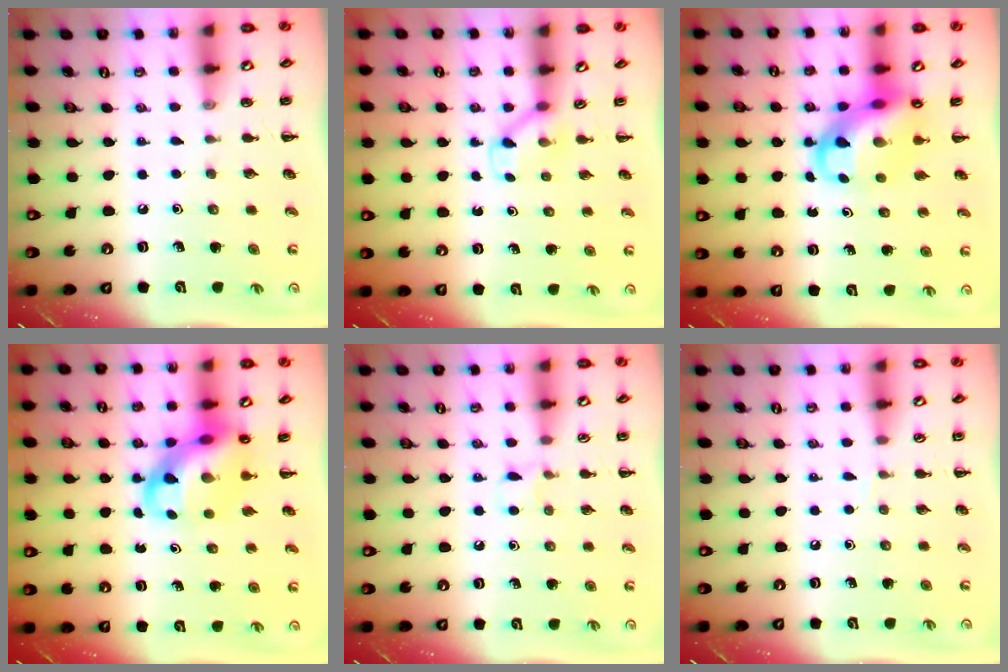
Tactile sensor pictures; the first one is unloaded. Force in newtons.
{"total": 2.6, "press": 2.4, "slide": 0.9}
{"total": 10.0, "press": 9.6, "slide": 2.7}
{"total": 10.7, "press": 10.4, "slide": 2.6}
{"total": 5.6, "press": 5.3, "slide": 1.9}
{"total": 3.0, "press": 2.8, "slide": 1.0}